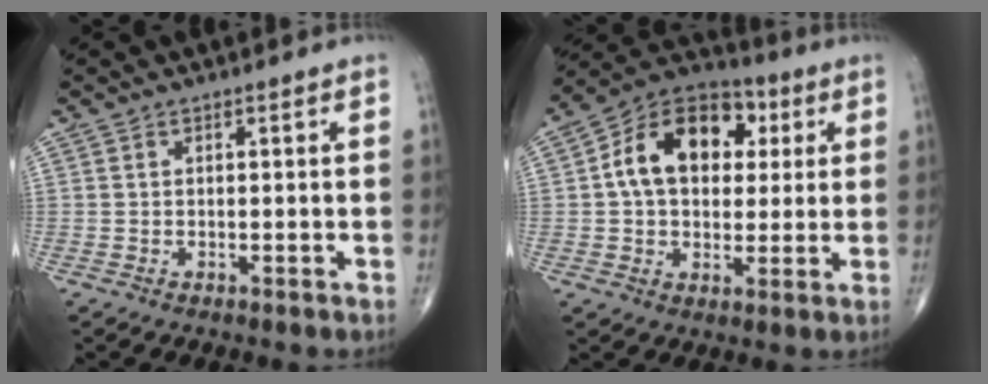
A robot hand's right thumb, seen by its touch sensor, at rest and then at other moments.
{"total": 16.3, "force": [3.5, 11.3, 11.3], "torque": [-0.150, 0.016, 0.048]}